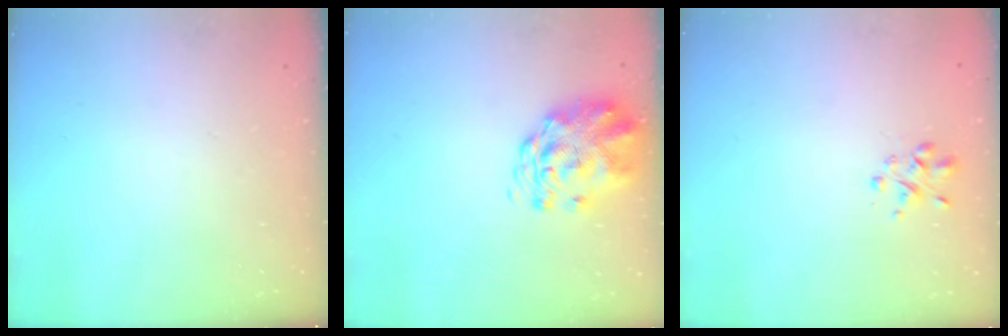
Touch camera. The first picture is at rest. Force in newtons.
{"total": 3.0, "press": 2.8, "slide": 1.1}
{"total": 1.6, "press": 1.5, "slide": 0.5}